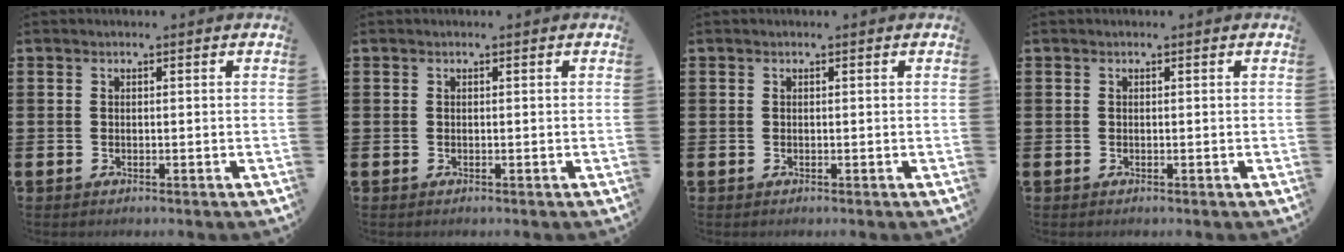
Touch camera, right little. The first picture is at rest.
{"total": 0.0}
{"total": 0.0}
{"total": 0.0}